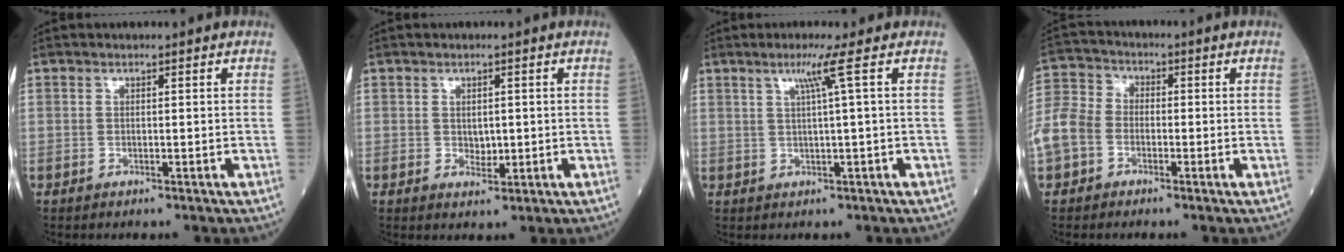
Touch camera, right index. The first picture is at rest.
{"total": 2.9, "force": [0.0, 2.0, 2.2], "torque": [-0.042, -0.001, 0.010]}
{"total": 3.7, "force": [1.3, -1.1, 3.2], "torque": [-0.069, -0.002, 0.029]}
{"total": 9.0, "force": [-2.8, 7.1, 4.8], "torque": [-0.134, 0.027, -0.058]}